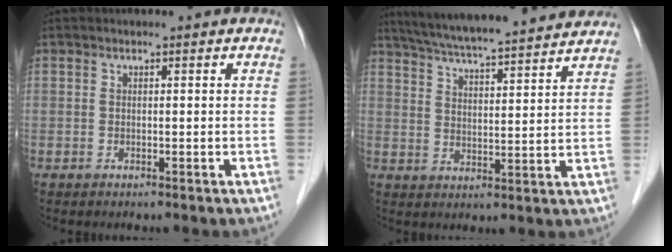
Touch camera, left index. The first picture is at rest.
{"total": 19.5, "force": [17.5, 0.9, 8.4], "torque": [-0.143, 0.025, 0.252]}